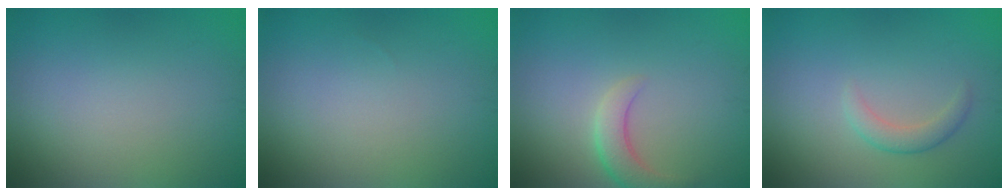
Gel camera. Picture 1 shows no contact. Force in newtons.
{"total": 0.0}
{"total": 2.9, "press": 2.8, "slide": 0.3}
{"total": 1.7, "press": 1.7, "slide": 0.1}